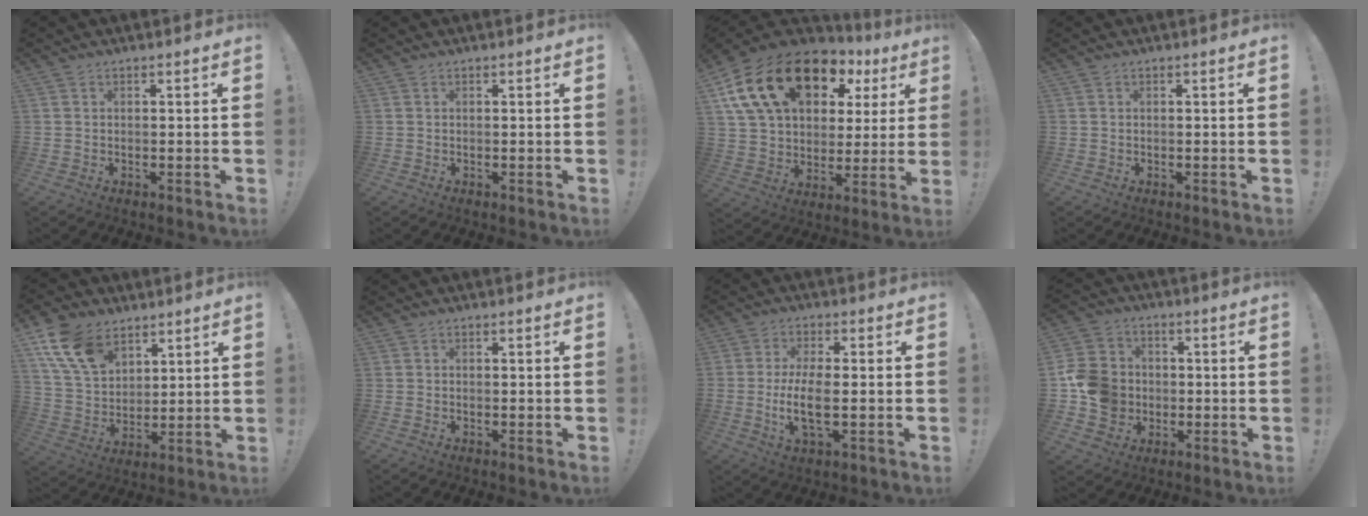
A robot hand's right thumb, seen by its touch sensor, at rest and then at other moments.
{"total": 0.0}
{"total": 22.8, "force": [12.0, 13.4, 14.1], "torque": [-0.240, -0.048, 0.227]}
{"total": 0.0}
{"total": 14.2, "force": [8.2, 9.1, 7.1], "torque": [-0.132, -0.031, 0.163]}
{"total": 0.5, "force": [-0.5, -0.1, 0.2], "torque": [-0.005, 0.000, -0.008]}
{"total": 8.9, "force": [-1.3, 2.8, 8.3], "torque": [-0.166, -0.012, -0.027]}
{"total": 11.9, "force": [-2.0, 10.5, 5.2], "torque": [-0.090, 0.019, -0.030]}